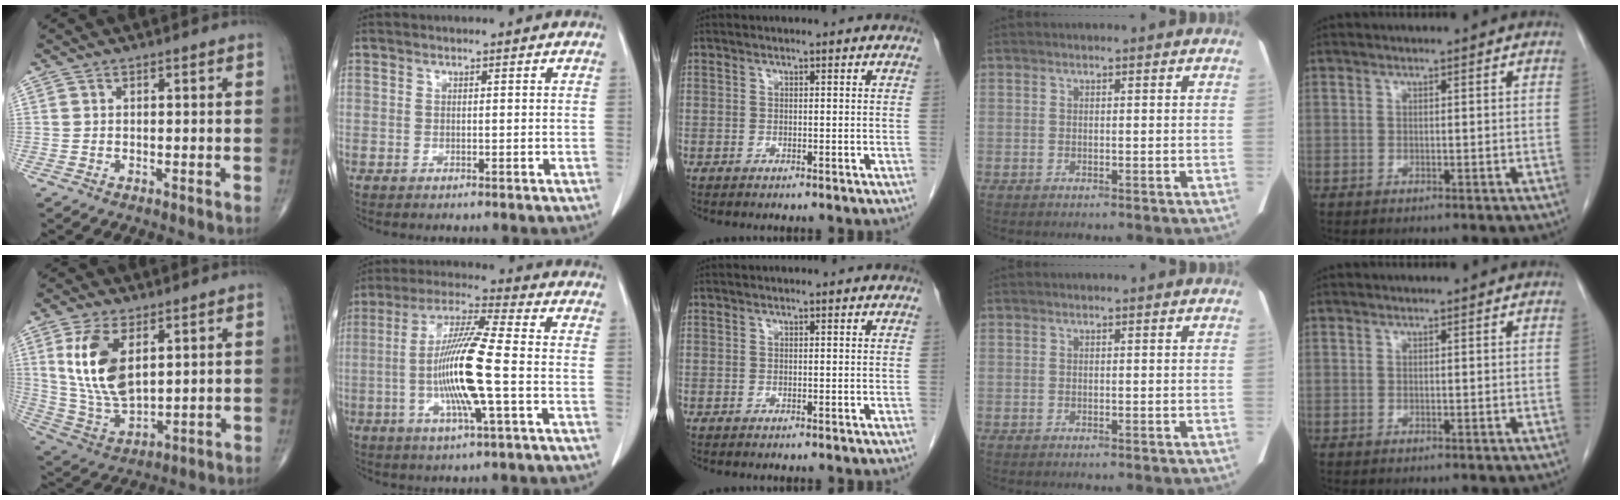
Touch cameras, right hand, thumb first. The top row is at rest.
{"thumb": {"total": 14.0, "force": [4.5, 7.2, 11.2], "torque": [-0.219, -0.021, 0.102]}, "index": {"total": 13.5, "force": [-2.4, 0.3, 13.3], "torque": [-0.261, -0.006, -0.051]}}